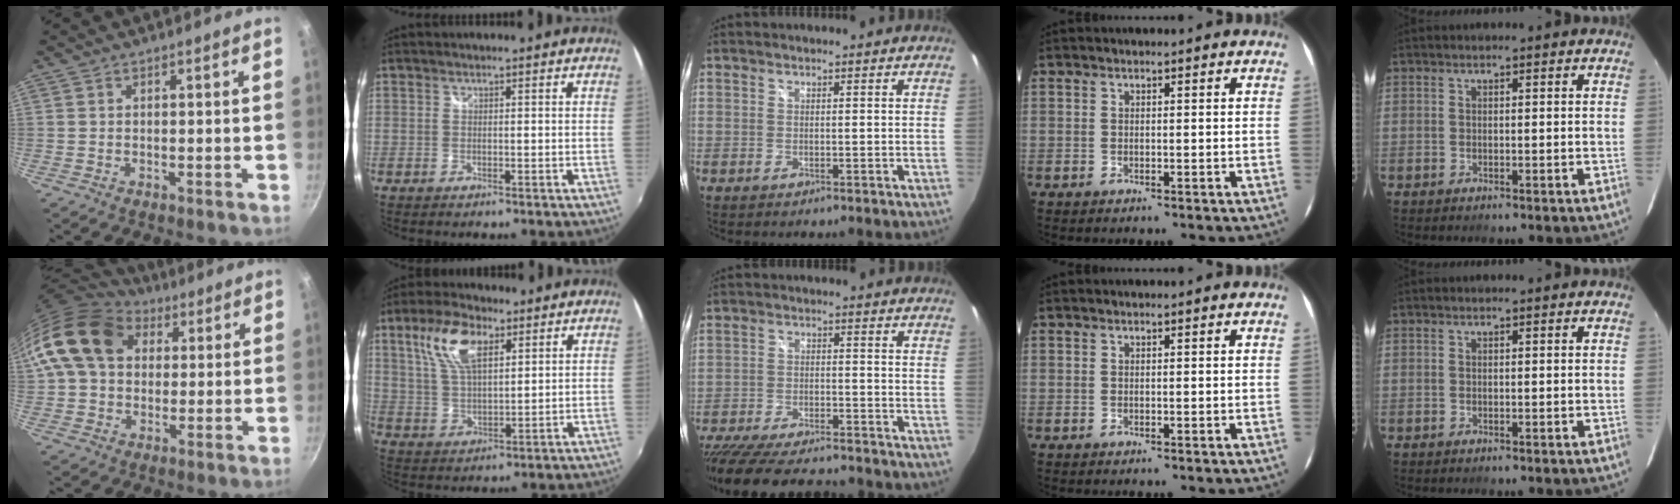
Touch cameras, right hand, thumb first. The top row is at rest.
{"thumb": {"total": 16.7, "force": [4.7, 12.6, 9.9], "torque": [-0.165, 0.021, 0.070]}, "index": {"total": 10.8, "force": [5.2, 4.9, 8.1], "torque": [-0.162, 0.017, 0.104]}, "middle": {"total": 21.4, "force": [-18.2, 5.3, 10.0], "torque": [-0.207, -0.039, -0.277]}}